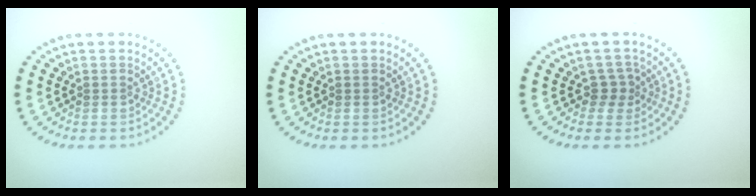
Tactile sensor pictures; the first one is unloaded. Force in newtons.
{"total": 0.0}
{"total": 1.7, "press": 1.2, "slide": 1.2}